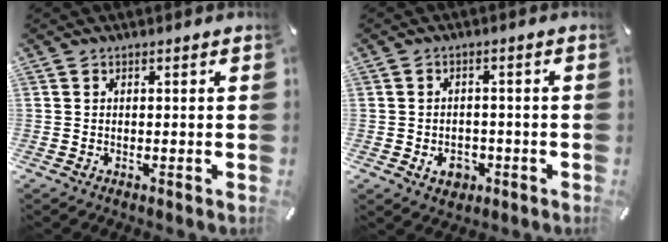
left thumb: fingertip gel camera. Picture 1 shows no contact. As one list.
[{"total": 5.0, "force": [-1.8, 3.8, 2.6], "torque": [-0.047, 0.003, -0.034]}]